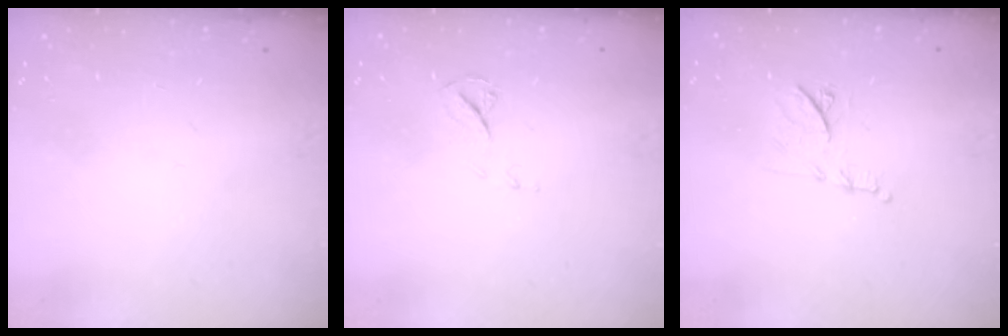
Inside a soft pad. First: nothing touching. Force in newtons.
{"total": 5.7, "press": 5.6, "slide": 0.5}
{"total": 9.4, "press": 9.4, "slide": 0.1}